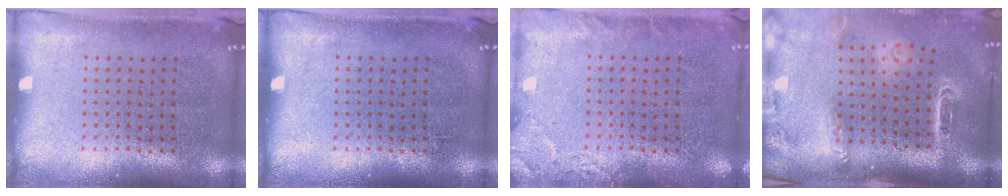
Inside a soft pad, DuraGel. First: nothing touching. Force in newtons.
{"total": 0.0}
{"total": 2.2, "press": 2.2, "slide": 0.3}
{"total": 2.8, "press": 2.0, "slide": 1.9}